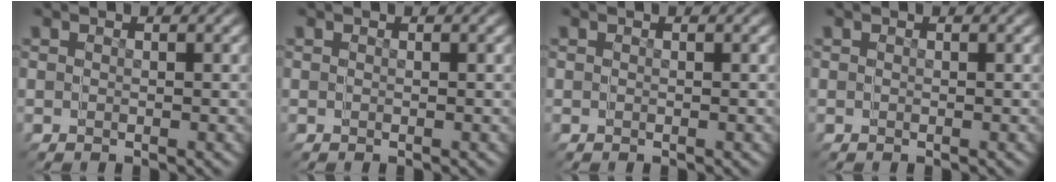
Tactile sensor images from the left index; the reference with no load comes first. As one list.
[{"total": 0.0}, {"total": 0.0}, {"total": 0.0}]